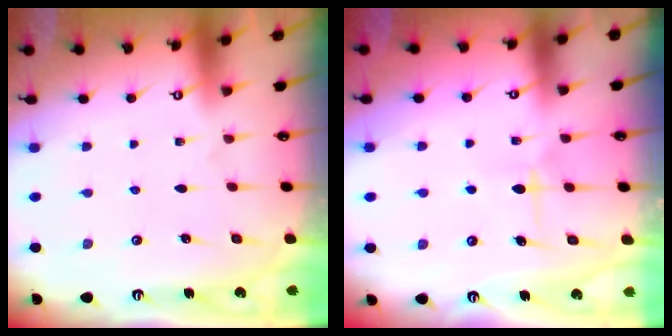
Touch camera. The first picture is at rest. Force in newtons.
{"total": 6.3, "press": 6.3, "slide": 0.2}